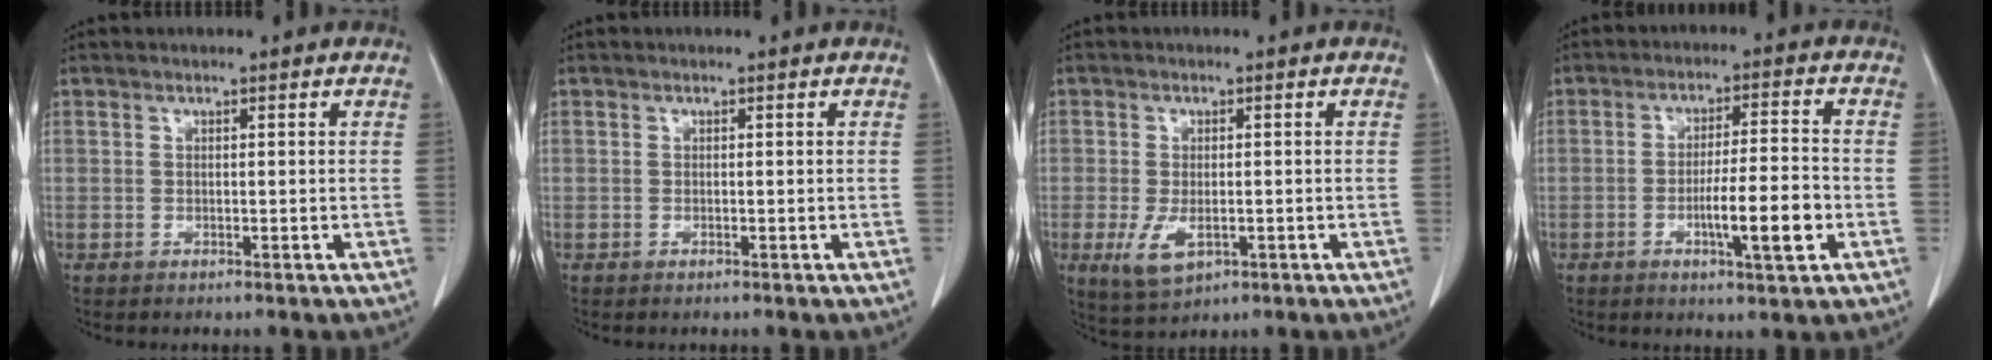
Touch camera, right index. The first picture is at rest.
{"total": 0.0}
{"total": 5.1, "force": [-1.8, 2.6, 4.1], "torque": [-0.083, -0.010, -0.020]}
{"total": 8.4, "force": [-2.7, 0.6, 7.9], "torque": [-0.130, -0.005, -0.044]}